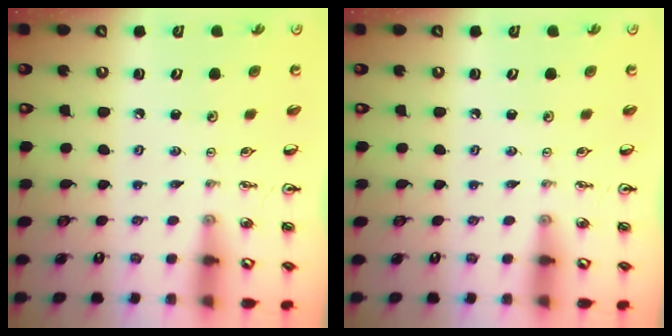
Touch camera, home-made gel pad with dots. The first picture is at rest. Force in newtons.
{"total": 0.0}